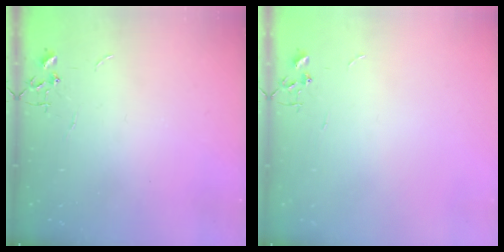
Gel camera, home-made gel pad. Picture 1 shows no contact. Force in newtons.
{"total": 0.0}